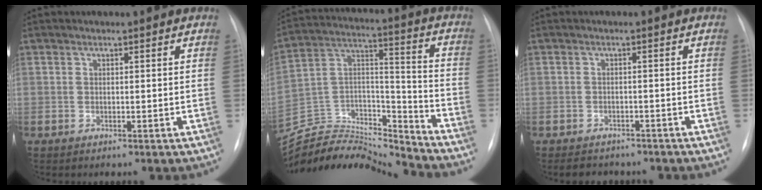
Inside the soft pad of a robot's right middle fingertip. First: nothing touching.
{"total": 23.1, "force": [-22.5, 2.3, 4.4], "torque": [-0.109, 0.027, -0.376]}
{"total": 4.4, "force": [-3.9, 2.0, 0.5], "torque": [-0.007, 0.003, -0.051]}